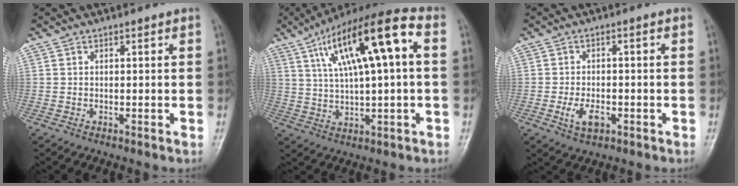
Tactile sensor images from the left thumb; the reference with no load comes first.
{"total": 18.4, "force": [5.1, 5.1, 17.0], "torque": [-0.285, 0.028, 0.083]}
{"total": 4.6, "force": [-1.7, 2.5, 3.5], "torque": [-0.064, 0.006, -0.027]}